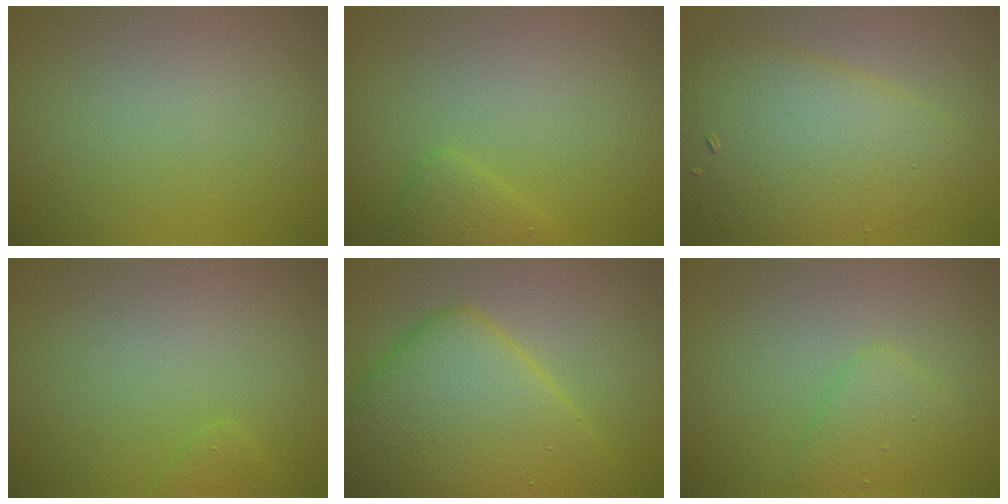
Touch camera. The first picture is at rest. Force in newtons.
{"total": 1.5, "press": 1.5, "slide": 0.2}
{"total": 7.1, "press": 7.1, "slide": 0.1}
{"total": 1.6, "press": 1.6, "slide": 0.2}
{"total": 10.1, "press": 10.1, "slide": 0.3}
{"total": 2.3, "press": 2.2, "slide": 0.1}